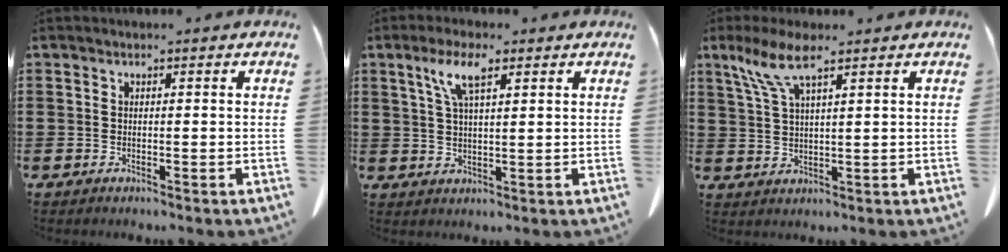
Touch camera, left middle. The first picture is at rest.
{"total": 6.2, "force": [3.2, 1.6, 5.1], "torque": [-0.110, 0.012, 0.053]}
{"total": 6.7, "force": [4.2, 1.1, 5.1], "torque": [-0.117, -0.006, 0.073]}